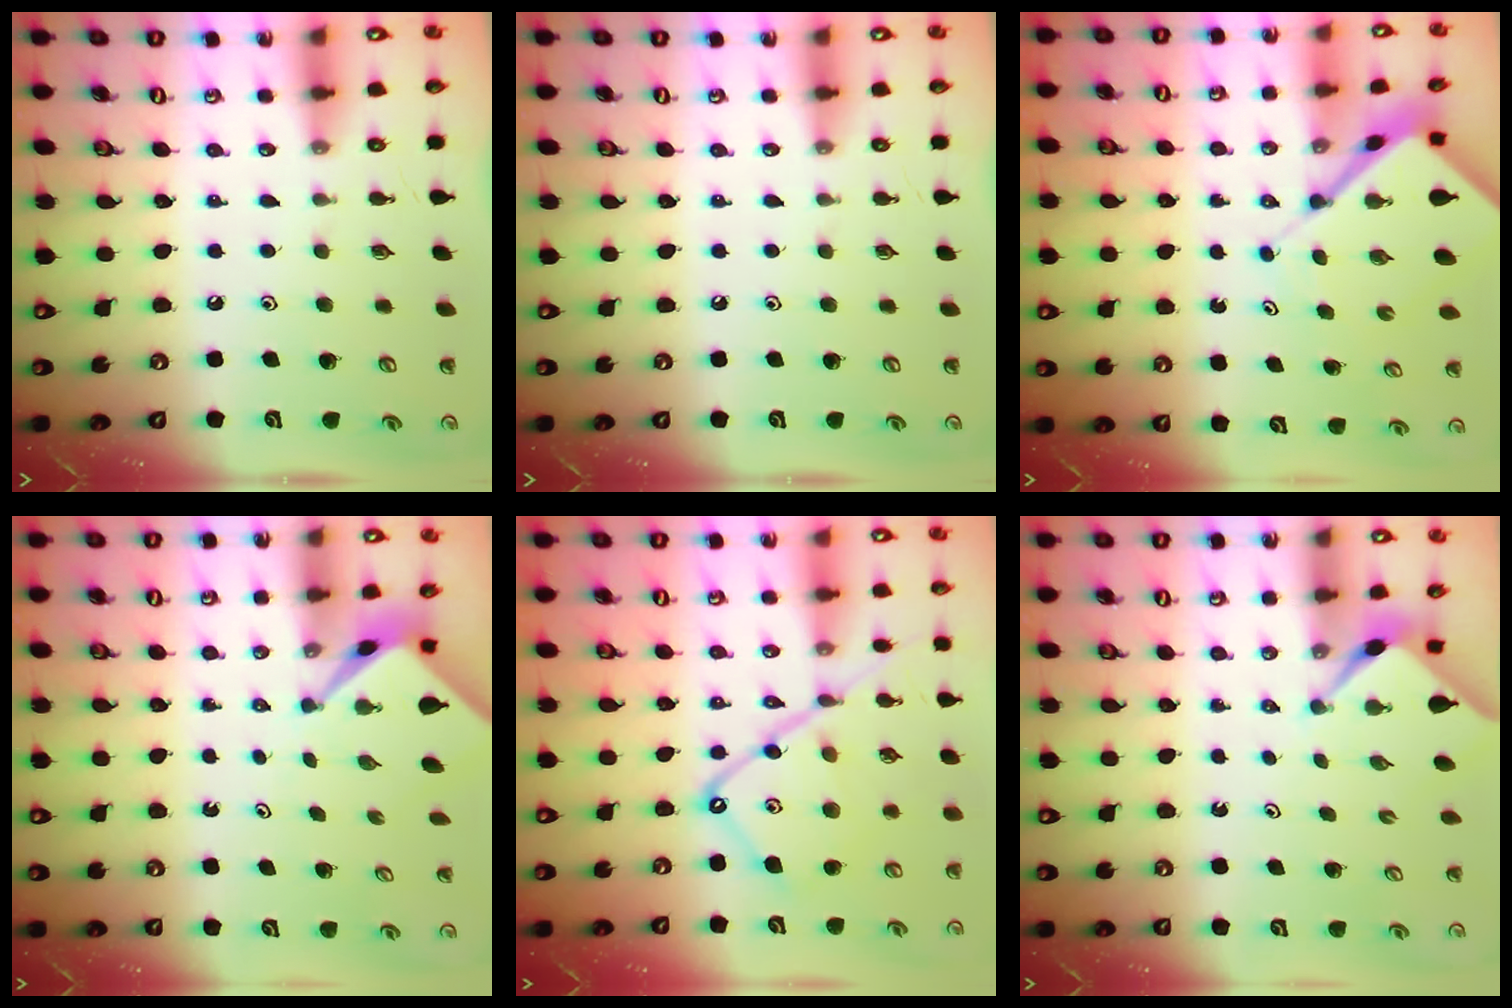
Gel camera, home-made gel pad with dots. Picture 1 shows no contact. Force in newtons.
{"total": 0.0}
{"total": 7.1, "press": 7.0, "slide": 0.9}
{"total": 2.1, "press": 2.1, "slide": 0.3}
{"total": 15.8, "press": 15.7, "slide": 1.6}
{"total": 2.4, "press": 2.3, "slide": 0.3}